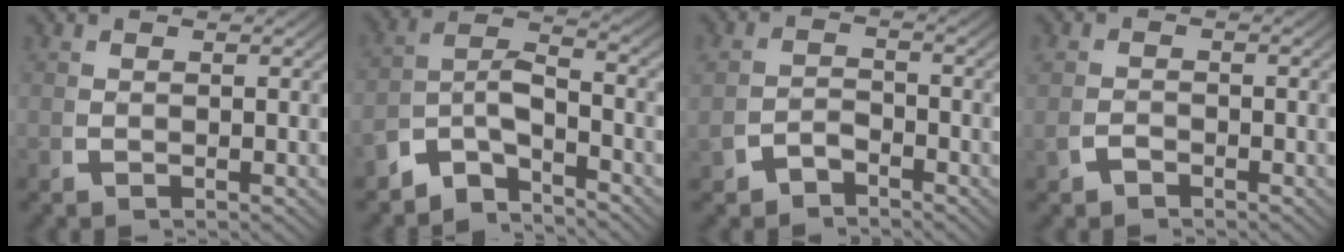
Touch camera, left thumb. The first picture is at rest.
{"total": 7.0, "force": [-2.3, 4.7, 4.7], "torque": [-0.097, -0.028, -0.043]}
{"total": 2.4, "force": [-2.0, 1.3, 0.5], "torque": [-0.007, -0.008, -0.032]}
{"total": 1.2, "force": [-0.9, 0.7, 0.4], "torque": [-0.010, -0.005, -0.015]}